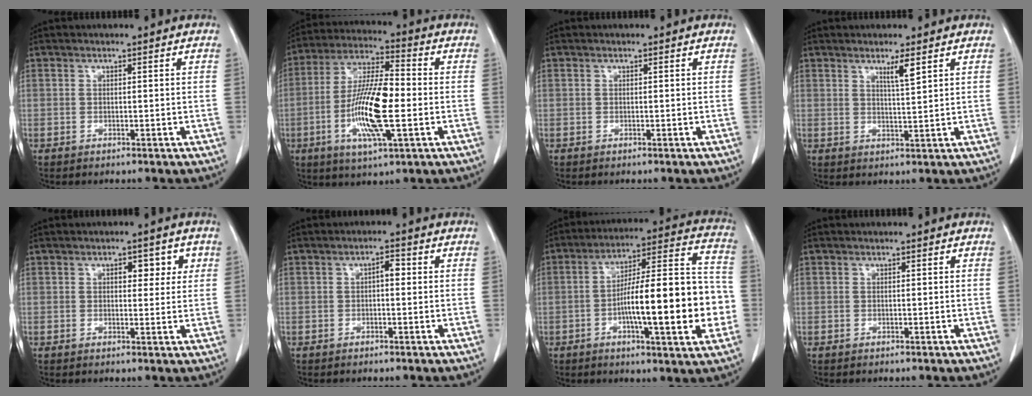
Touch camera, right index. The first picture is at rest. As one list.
[{"total": 14.2, "force": [-2.8, 2.6, 13.7], "torque": [-0.269, -0.001, -0.052]}, {"total": 0.0}, {"total": 2.9, "force": [1.7, -0.3, 2.3], "torque": [-0.045, -0.006, 0.031]}, {"total": 3.8, "force": [1.4, 2.0, 2.9], "torque": [-0.030, 0.007, 0.017]}, {"total": 1.9, "force": [0.0, 0.7, 1.8], "torque": [-0.026, 0.006, -0.002]}, {"total": 20.1, "force": [-4.0, 3.1, 19.5], "torque": [-0.281, 0.024, -0.056]}, {"total": 0.0}]